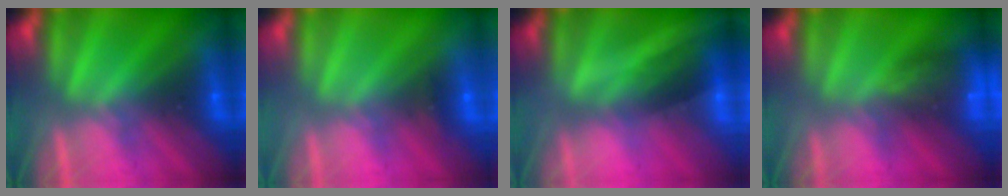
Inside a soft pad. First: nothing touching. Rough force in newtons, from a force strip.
{"total": 2.4}
{"total": 2.1}
{"total": 7.8}